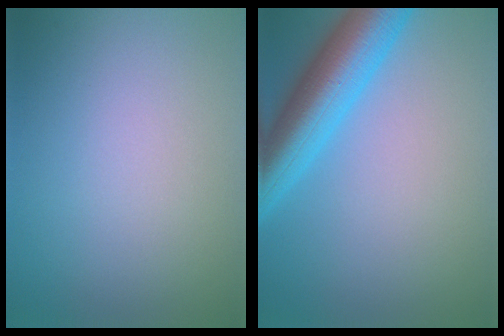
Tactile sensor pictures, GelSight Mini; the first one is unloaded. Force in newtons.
{"total": 8.2, "press": 8.2, "slide": 0.3}